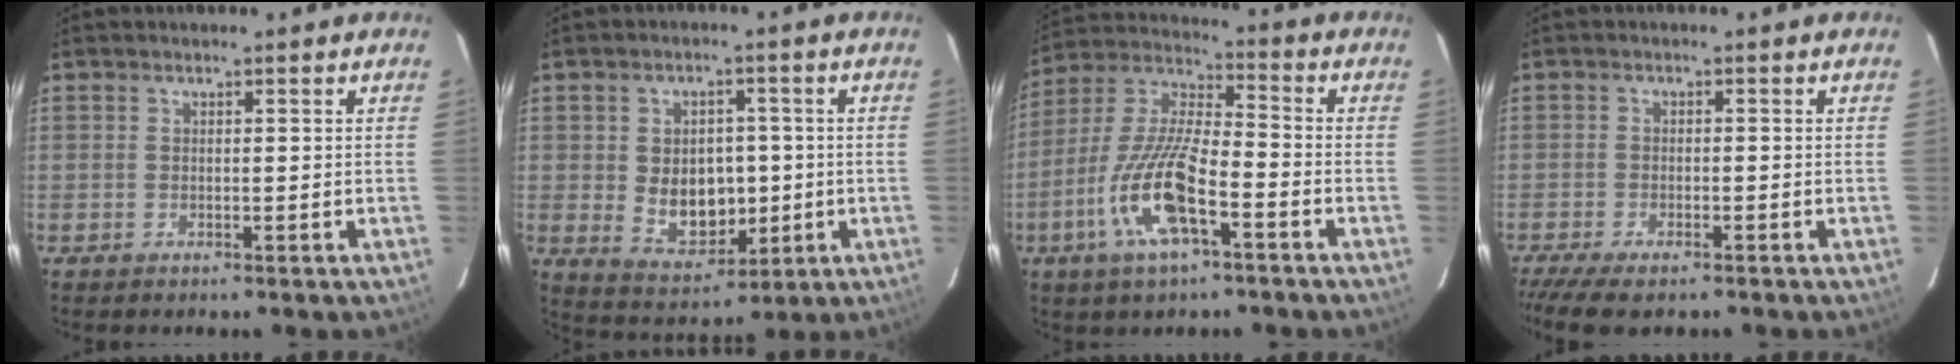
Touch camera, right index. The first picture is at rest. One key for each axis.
{"total": 9.6, "fx": -0.5, "fy": 7.1, "fz": 6.4, "tx": -0.125, "ty": 0.000, "tz": 0.015}
{"total": 15.3, "fx": -6.7, "fy": 4.1, "fz": 13.1, "tx": -0.275, "ty": -0.009, "tz": -0.136}
{"total": 7.2, "fx": -5.8, "fy": 1.5, "fz": 3.9, "tx": -0.099, "ty": -0.032, "tz": -0.105}